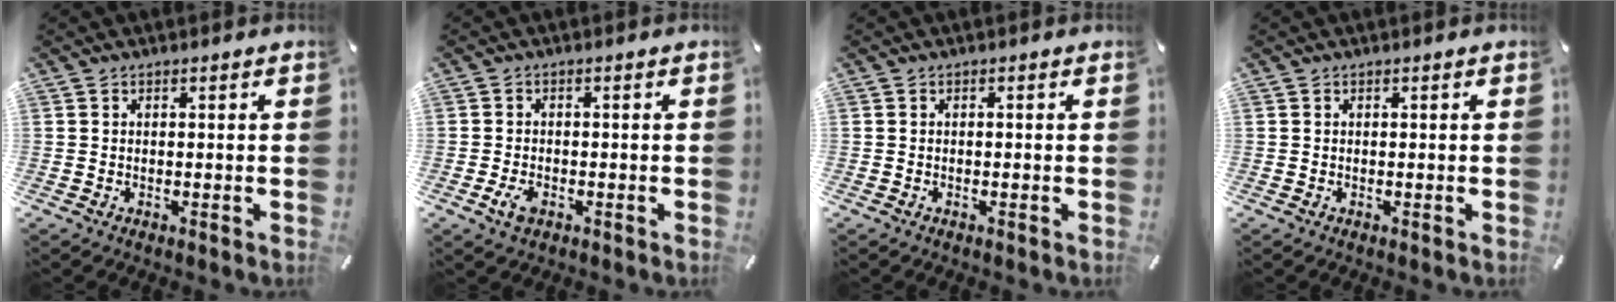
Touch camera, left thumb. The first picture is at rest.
{"total": 3.1, "force": [-1.3, 1.8, 2.1], "torque": [-0.058, -0.003, -0.028]}
{"total": 0.6, "force": [-0.2, 0.1, 0.5], "torque": [-0.009, -0.003, -0.003]}
{"total": 0.0}